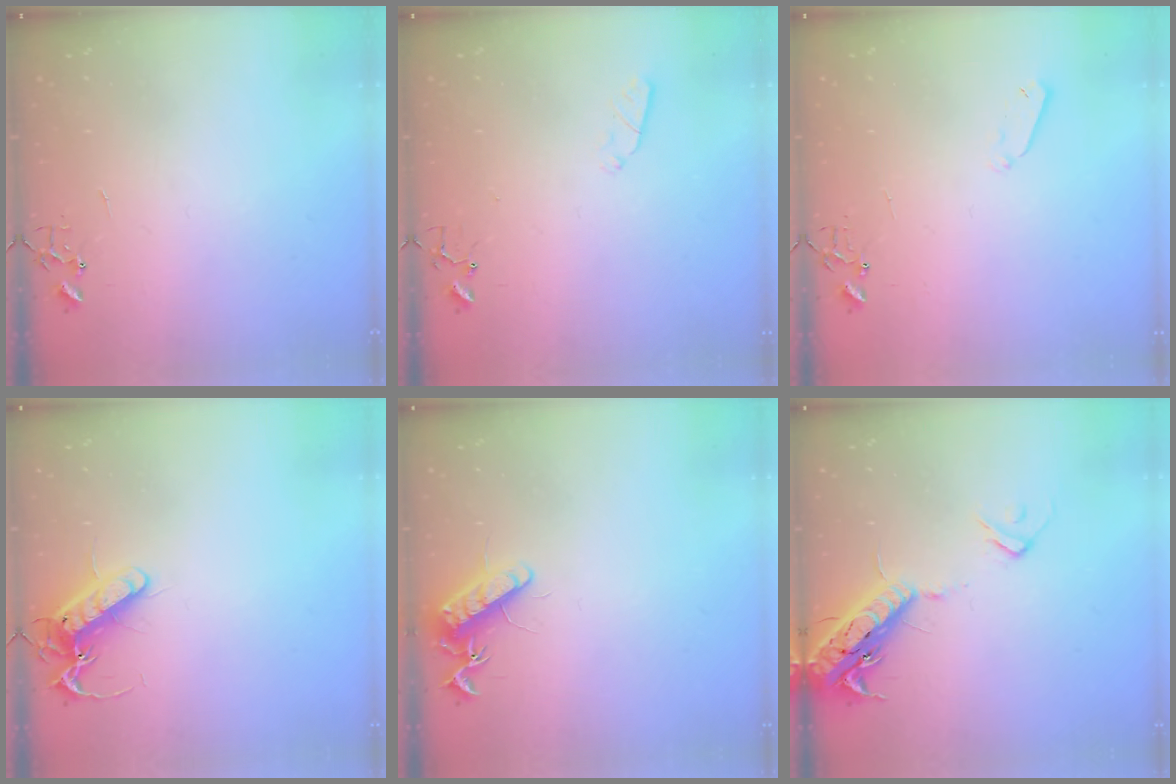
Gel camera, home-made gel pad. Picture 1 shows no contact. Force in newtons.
{"total": 2.9, "press": 2.8, "slide": 0.5}
{"total": 4.1, "press": 4.0, "slide": 0.8}
{"total": 13.9, "press": 13.8, "slide": 1.7}
{"total": 11.9, "press": 11.8, "slide": 1.3}
{"total": 17.1, "press": 16.7, "slide": 3.7}